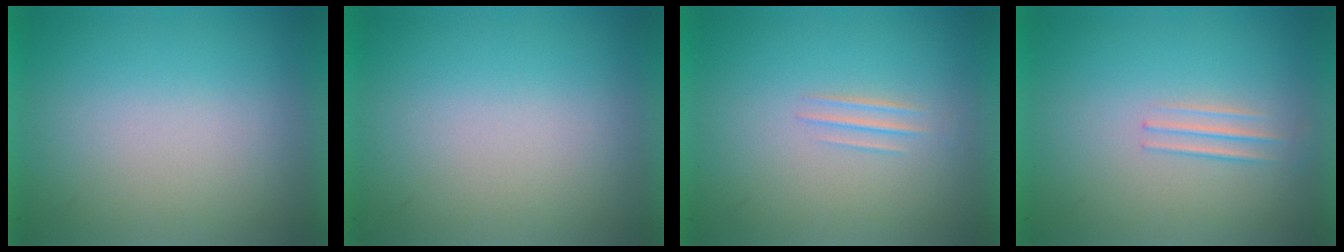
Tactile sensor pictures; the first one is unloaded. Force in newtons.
{"total": 0.0}
{"total": 1.0}
{"total": 1.4}